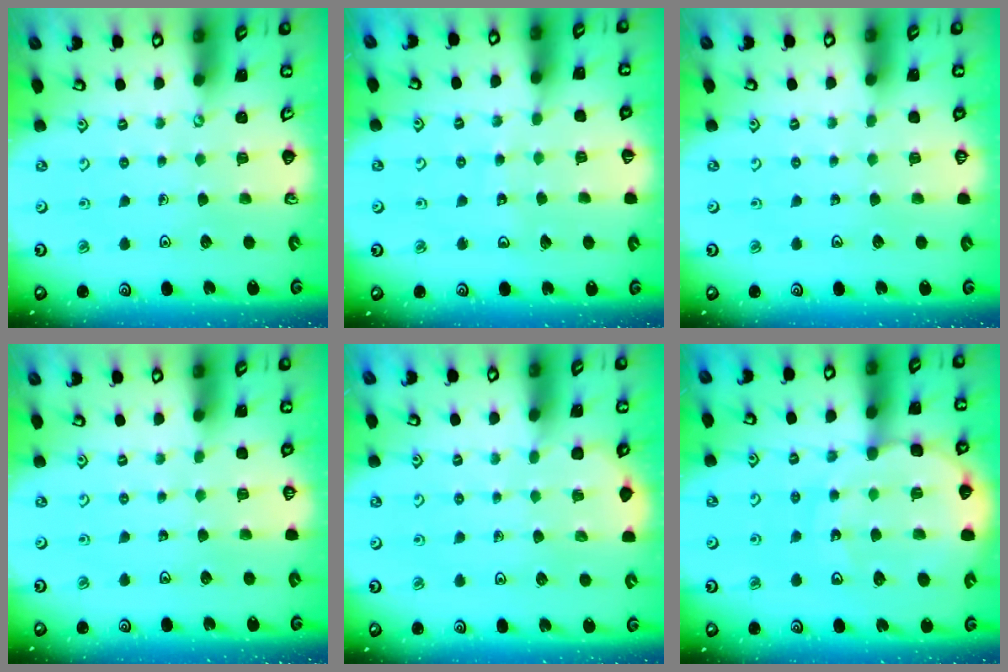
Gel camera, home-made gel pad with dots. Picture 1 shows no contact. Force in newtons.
{"total": 5.8, "press": 5.8, "slide": 0.5}
{"total": 0.0}
{"total": 0.0}
{"total": 1.4, "press": 1.4, "slide": 0.1}
{"total": 12.4, "press": 12.0, "slide": 3.0}